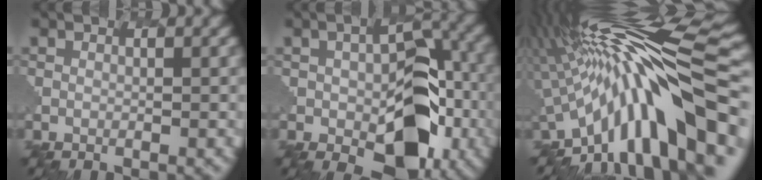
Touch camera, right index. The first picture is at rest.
{"total": 9.4, "force": [-2.5, 6.3, 6.5], "torque": [-0.125, -0.022, -0.041]}
{"total": 10.4, "force": [-3.2, 2.5, 9.6], "torque": [-0.161, 0.040, -0.070]}